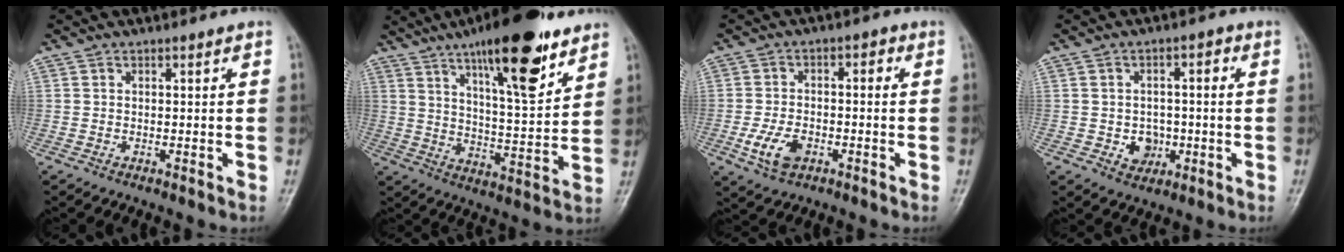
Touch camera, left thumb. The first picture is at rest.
{"total": 19.1, "force": [11.6, 5.2, 14.2], "torque": [-0.191, -0.056, 0.187]}
{"total": 7.5, "force": [-2.6, 4.8, 5.2], "torque": [-0.087, 0.019, -0.045]}
{"total": 5.9, "force": [-1.3, 4.9, 2.9], "torque": [-0.009, 0.014, -0.017]}